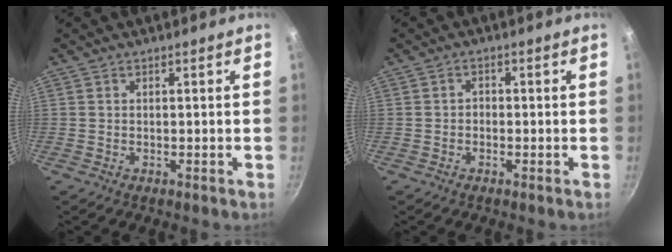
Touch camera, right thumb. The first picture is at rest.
{"total": 1.4, "force": [-0.5, 1.2, 0.7], "torque": [-0.007, 0.009, -0.011]}